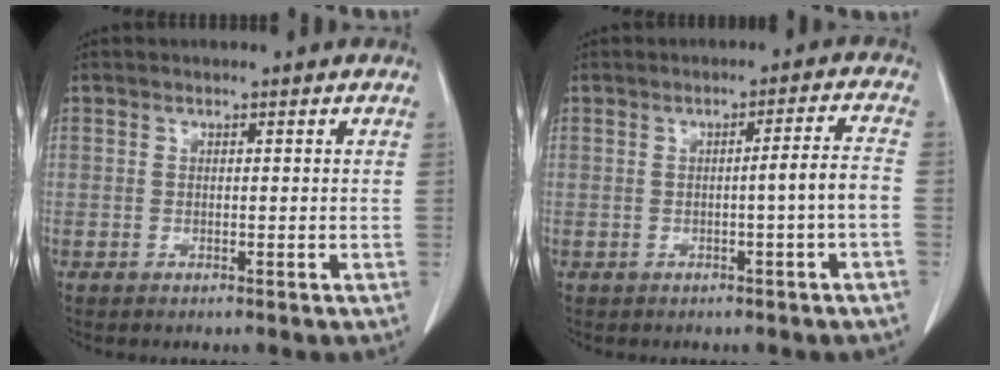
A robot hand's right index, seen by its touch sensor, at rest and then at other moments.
{"total": 3.8, "force": [-1.1, -0.7, 3.6], "torque": [-0.050, 0.005, -0.016]}